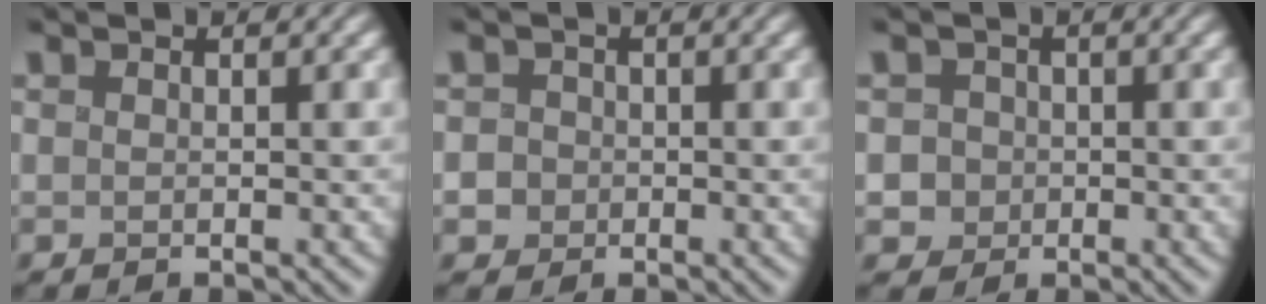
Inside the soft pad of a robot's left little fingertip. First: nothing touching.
{"total": 1.7, "force": [-0.5, 1.6, 0.3], "torque": [-0.003, 0.004, 0.000]}
{"total": 2.1, "force": [-0.2, 2.0, 0.5], "torque": [-0.010, 0.010, 0.006]}